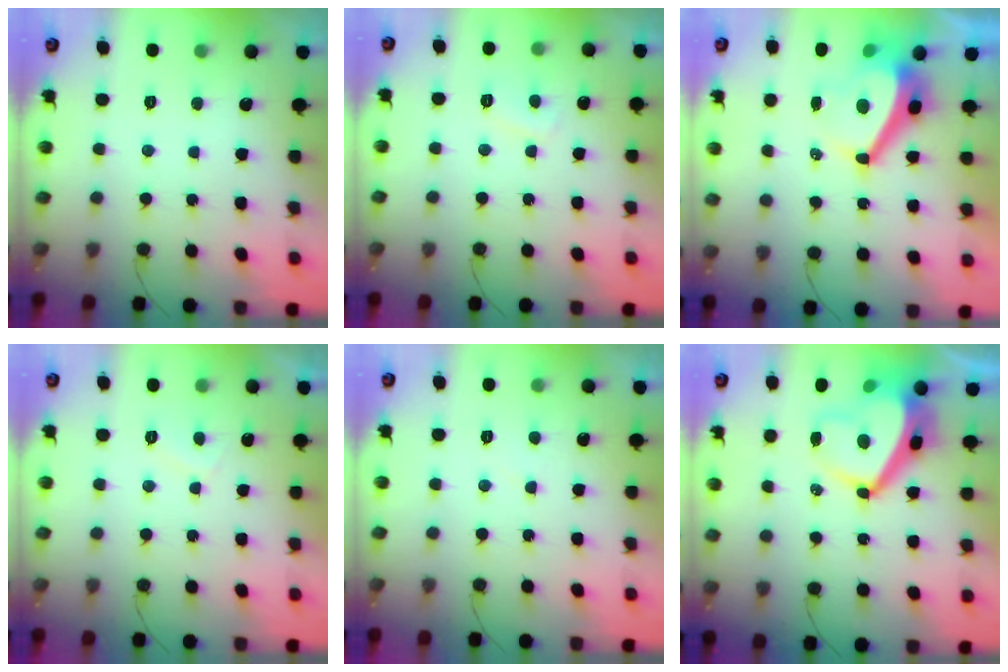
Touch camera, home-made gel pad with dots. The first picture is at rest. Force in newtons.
{"total": 2.9, "press": 2.9, "slide": 0.5}
{"total": 9.6, "press": 9.6, "slide": 1.0}
{"total": 1.7, "press": 1.5, "slide": 0.8}
{"total": 1.5, "press": 1.5, "slide": 0.4}
{"total": 12.6, "press": 12.6, "slide": 1.1}